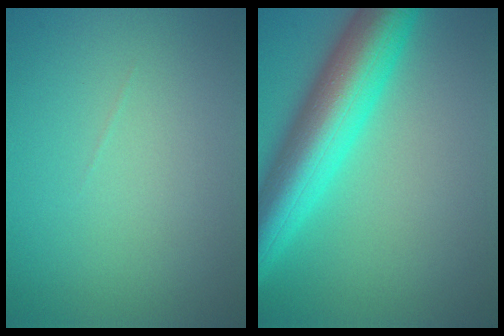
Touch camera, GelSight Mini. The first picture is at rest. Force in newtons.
{"total": 9.8, "press": 9.8, "slide": 0.2}